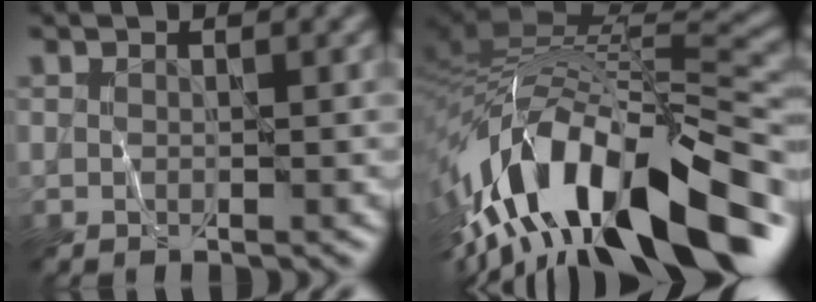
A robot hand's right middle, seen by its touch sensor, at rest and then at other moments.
{"total": 16.6, "force": [-8.6, 6.5, 12.6], "torque": [-0.233, 0.019, -0.144]}